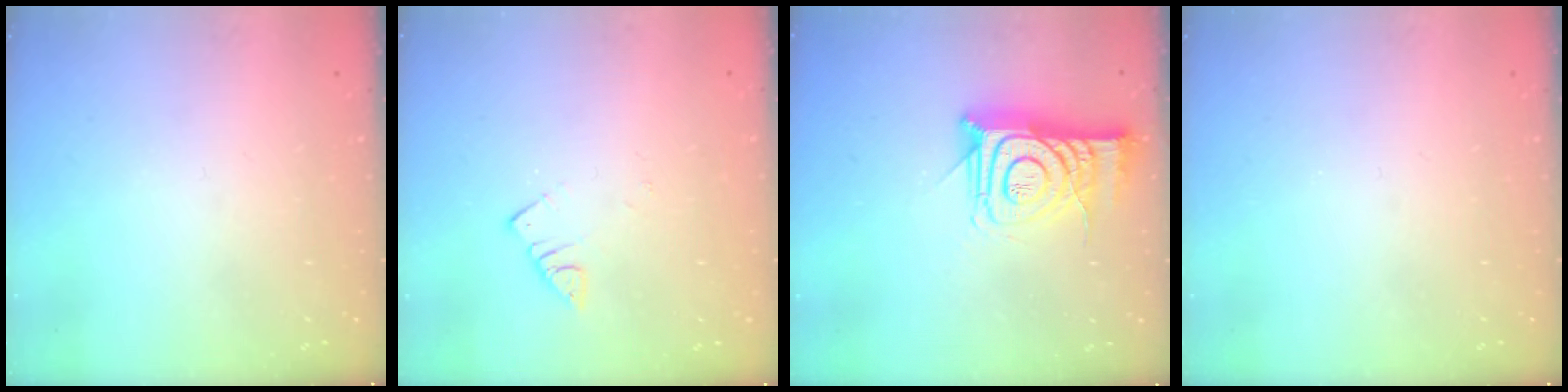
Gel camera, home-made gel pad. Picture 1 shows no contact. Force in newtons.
{"total": 2.4, "press": 2.4, "slide": 0.4}
{"total": 13.9, "press": 13.9, "slide": 1.2}
{"total": 0.0}